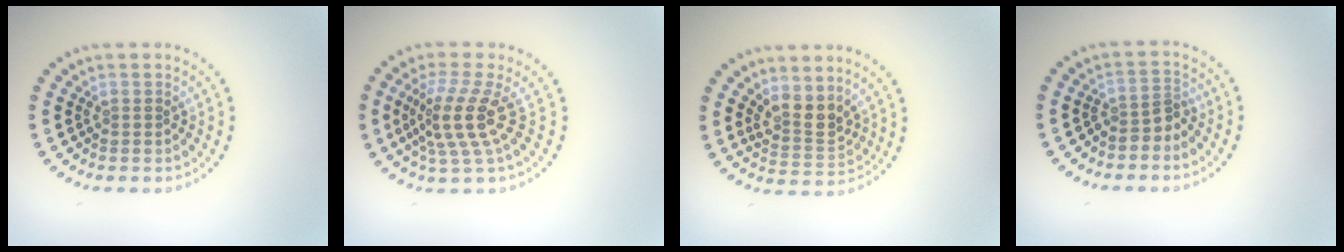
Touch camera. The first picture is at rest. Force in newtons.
{"total": 4.1, "press": 3.0, "slide": 2.7}
{"total": 2.7, "press": 2.3, "slide": 1.5}
{"total": 2.1, "press": 1.5, "slide": 1.4}